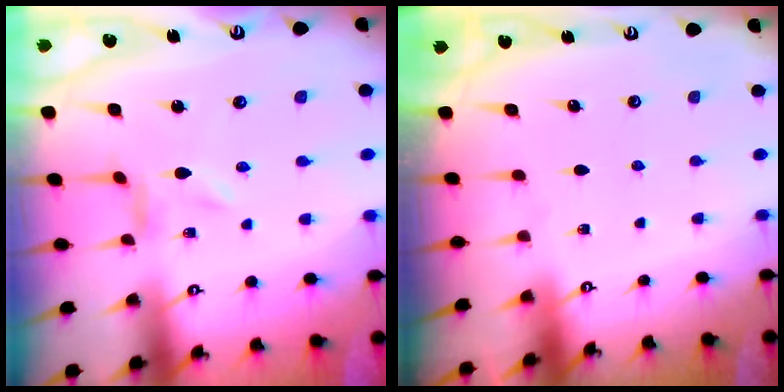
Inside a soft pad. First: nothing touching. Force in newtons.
{"total": 0.0}